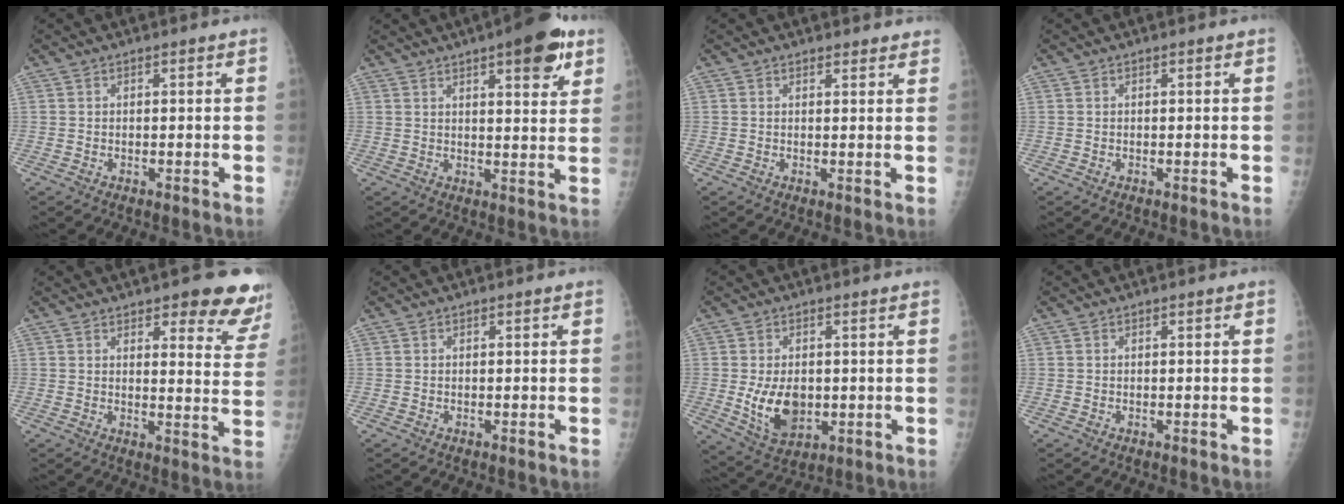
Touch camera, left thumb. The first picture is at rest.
{"total": 11.3, "force": [6.3, 3.4, 8.7], "torque": [-0.091, -0.023, 0.079]}
{"total": 2.8, "force": [2.6, 0.9, 0.4], "torque": [0.010, -0.011, 0.022]}
{"total": 0.0}
{"total": 12.5, "force": [9.7, 3.9, 6.9], "torque": [-0.034, -0.055, 0.097]}
{"total": 0.0}
{"total": 8.8, "force": [-0.3, 5.8, 6.6], "torque": [-0.094, -0.015, 0.011]}
{"total": 0.0}